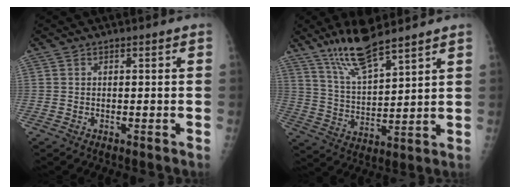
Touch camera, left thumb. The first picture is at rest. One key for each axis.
{"total": 11.5, "fx": 9.0, "fy": 2.3, "fz": 6.8, "tx": -0.121, "ty": -0.051, "tz": 0.178}